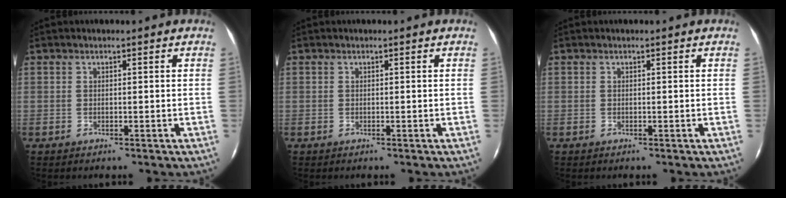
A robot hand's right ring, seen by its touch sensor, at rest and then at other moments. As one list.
[{"total": 0.0}, {"total": 0.0}]